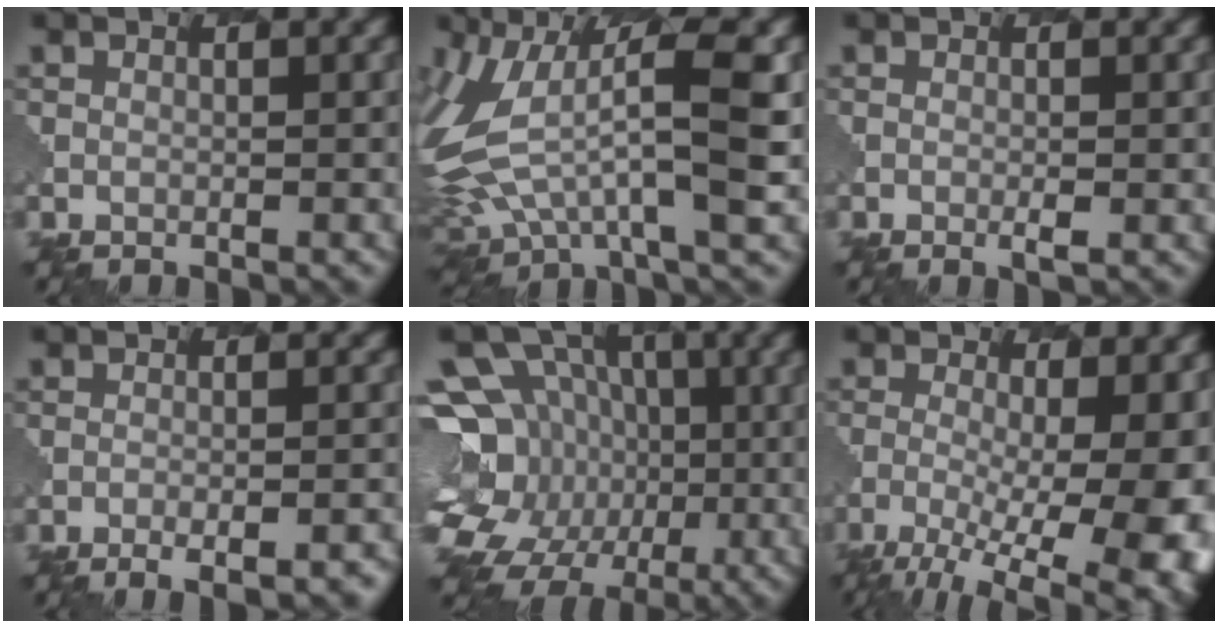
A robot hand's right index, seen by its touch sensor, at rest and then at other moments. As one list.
[{"total": 10.3, "force": [1.0, 4.4, 9.3], "torque": [-0.194, 0.004, 0.010]}, {"total": 1.0, "force": [0.0, 0.2, 1.0], "torque": [-0.016, -0.003, -0.001]}, {"total": 5.8, "force": [-3.7, 2.0, 3.9], "torque": [-0.033, 0.001, -0.039]}, {"total": 17.9, "force": [-1.9, 16.0, 7.8], "torque": [-0.194, 0.007, -0.047]}, {"total": 13.5, "force": [-3.2, 5.7, 11.8], "torque": [-0.174, -0.025, -0.034]}]